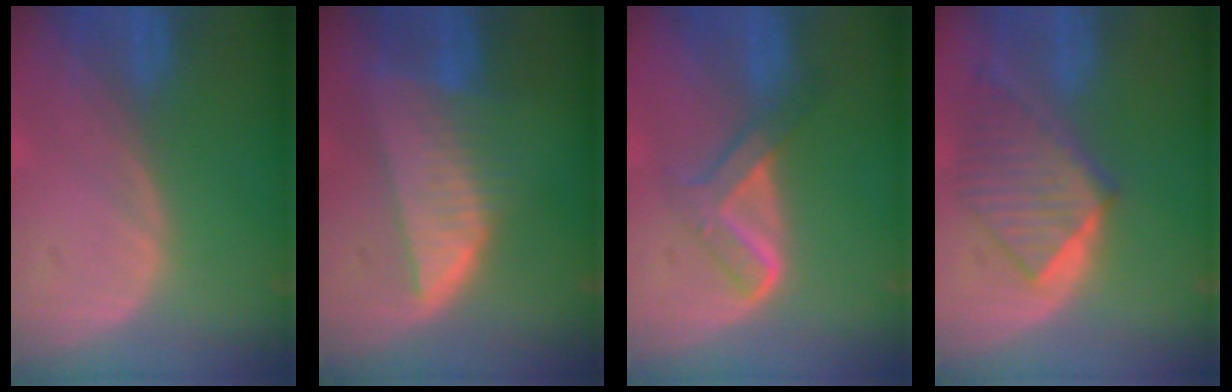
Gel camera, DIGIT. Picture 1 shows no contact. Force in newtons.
{"total": 8.2, "press": 7.3, "slide": 3.8}
{"total": 5.2, "press": 5.2, "slide": 0.5}
{"total": 7.6, "press": 7.5, "slide": 1.1}